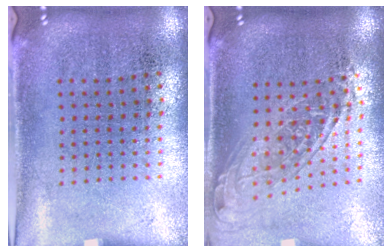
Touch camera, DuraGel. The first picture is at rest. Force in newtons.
{"total": 1.5, "press": 1.3, "slide": 0.8}